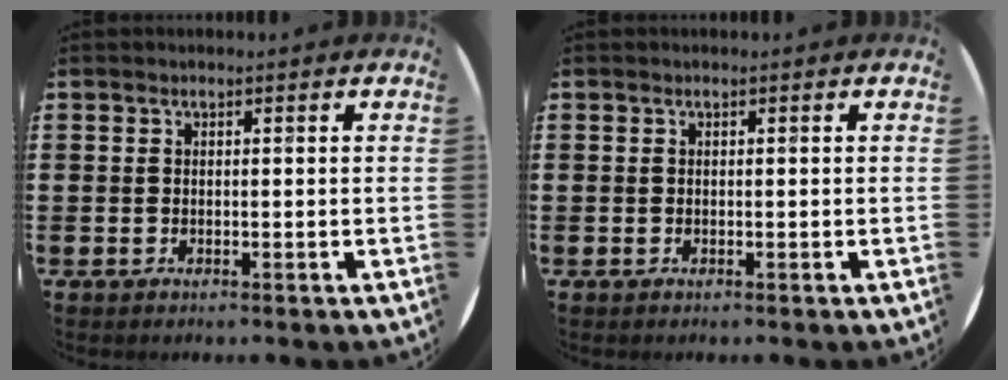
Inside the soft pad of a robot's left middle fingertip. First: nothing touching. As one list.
[{"total": 0.0}]